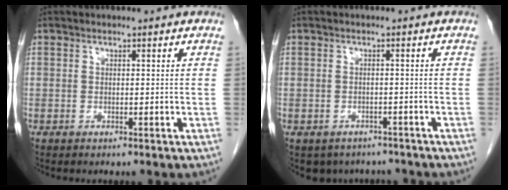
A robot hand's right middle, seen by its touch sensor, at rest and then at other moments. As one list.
[{"total": 5.9, "force": [-5.0, 3.2, 0.7], "torque": [-0.001, 0.007, -0.059]}]